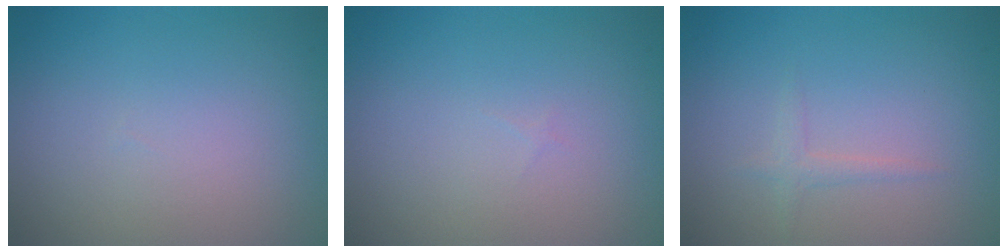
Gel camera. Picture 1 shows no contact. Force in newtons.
{"total": 0.0}
{"total": 1.0, "press": 1.0, "slide": 0.1}